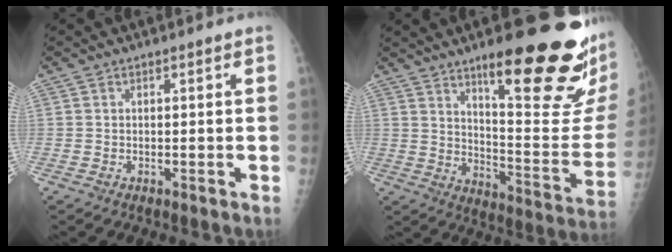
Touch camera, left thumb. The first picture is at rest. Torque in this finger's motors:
{"motor_torque": [2.40, 0.89, 1.36, -1.42, 0.44]}